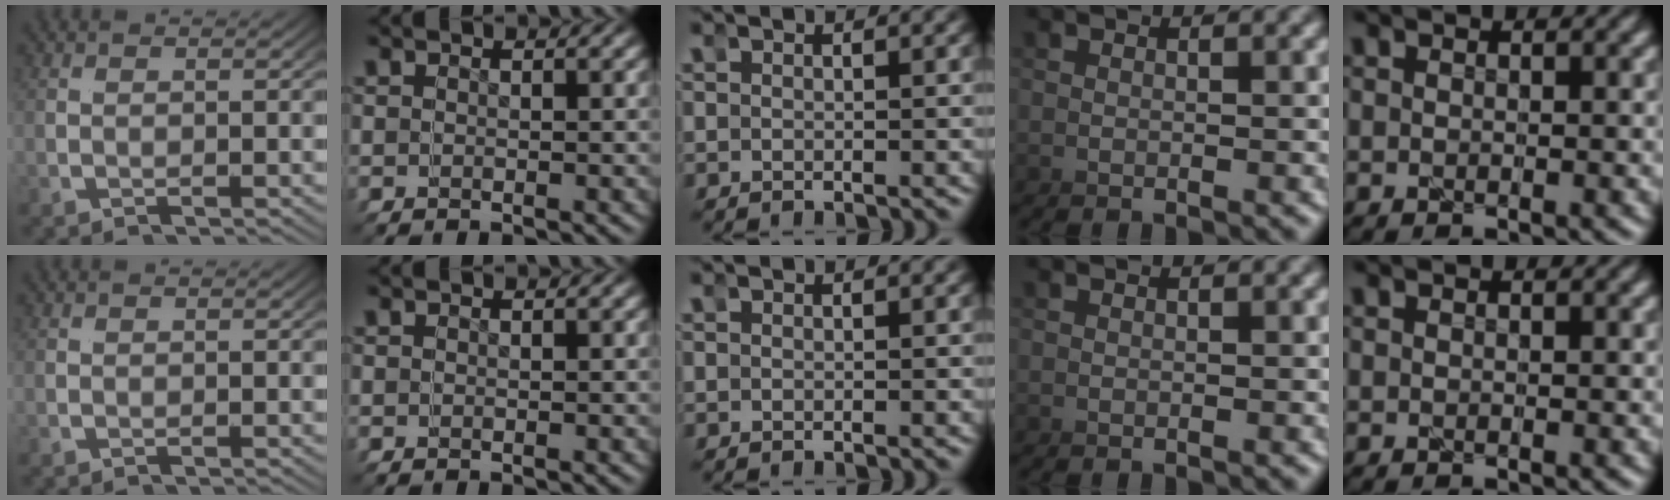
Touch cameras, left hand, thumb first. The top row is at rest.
{}